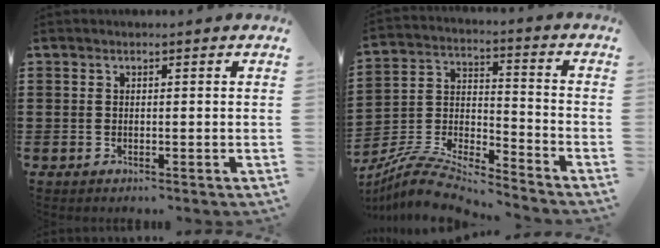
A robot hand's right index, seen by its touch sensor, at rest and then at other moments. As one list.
[{"total": 8.0, "force": [-7.6, 1.0, 2.5], "torque": [-0.062, -0.001, -0.155]}]